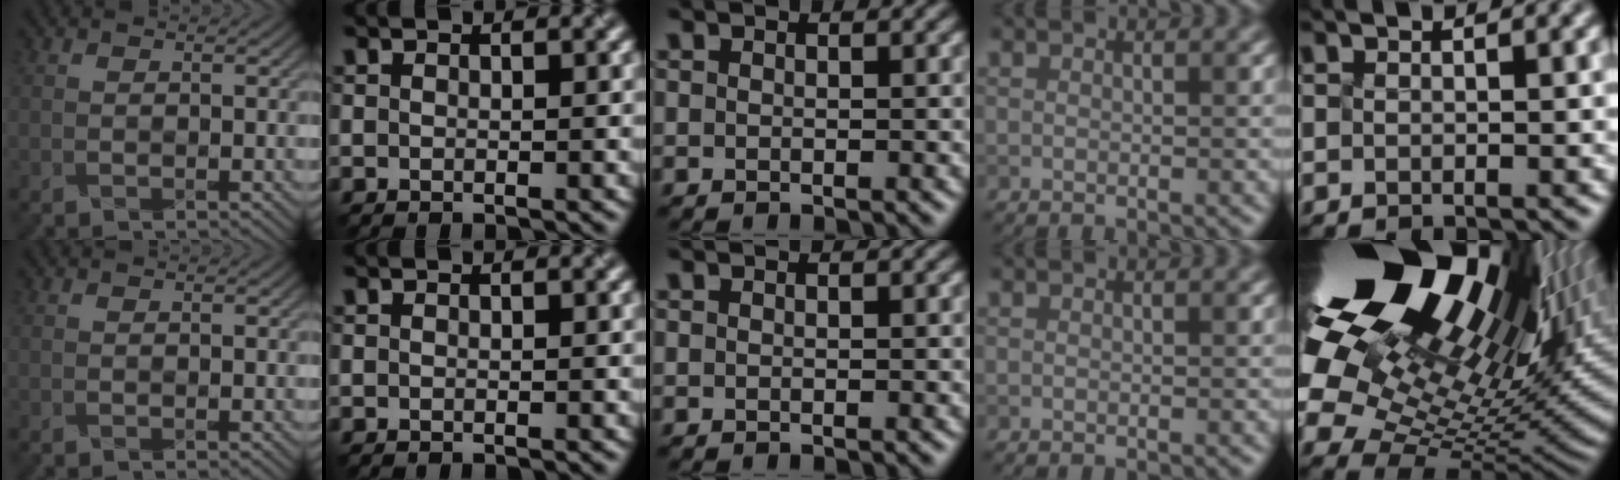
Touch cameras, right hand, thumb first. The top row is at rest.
{"little": {"total": 18.1, "force": [8.1, 8.9, 13.6], "torque": [-0.261, 0.007, 0.174]}}